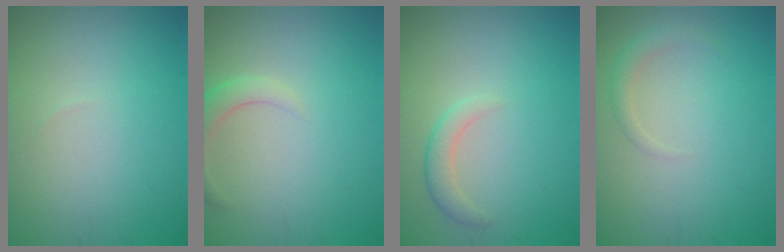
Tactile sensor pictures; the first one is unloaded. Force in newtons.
{"total": 2.2, "press": 2.2, "slide": 0.2}
{"total": 1.8, "press": 1.8, "slide": 0.1}
{"total": 1.3, "press": 1.3, "slide": 0.1}